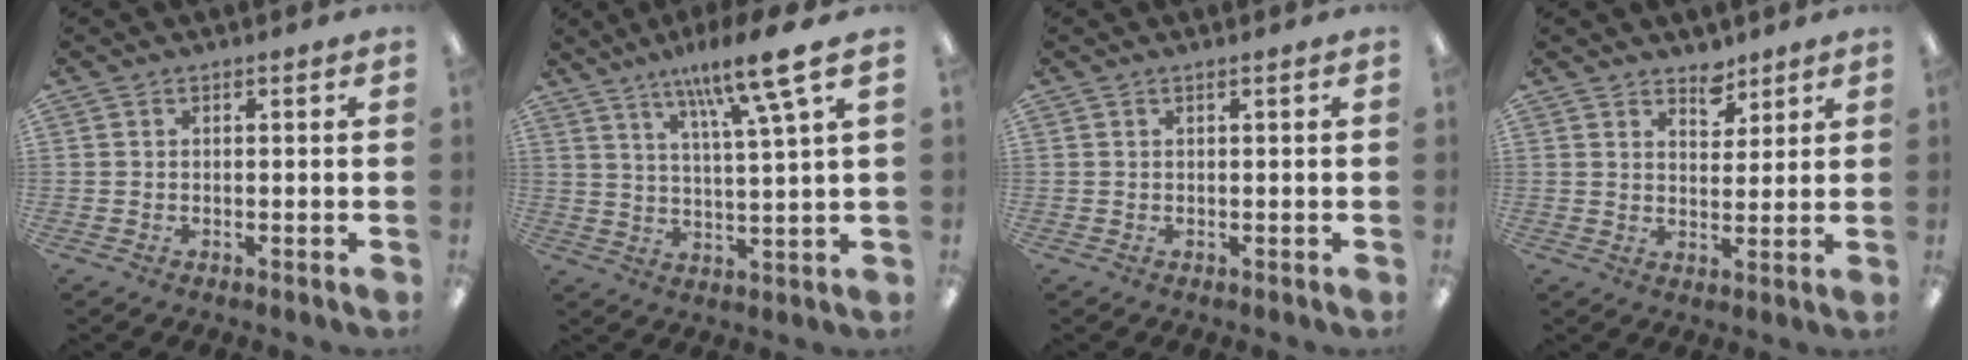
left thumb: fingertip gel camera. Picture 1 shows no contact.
{"total": 12.4, "force": [8.6, 1.0, 8.9], "torque": [-0.151, -0.042, 0.136]}
{"total": 0.8, "force": [0.3, -0.1, 0.7], "torque": [-0.011, -0.002, 0.004]}
{"total": 5.2, "force": [4.2, 2.8, 1.3], "torque": [0.004, -0.029, 0.072]}